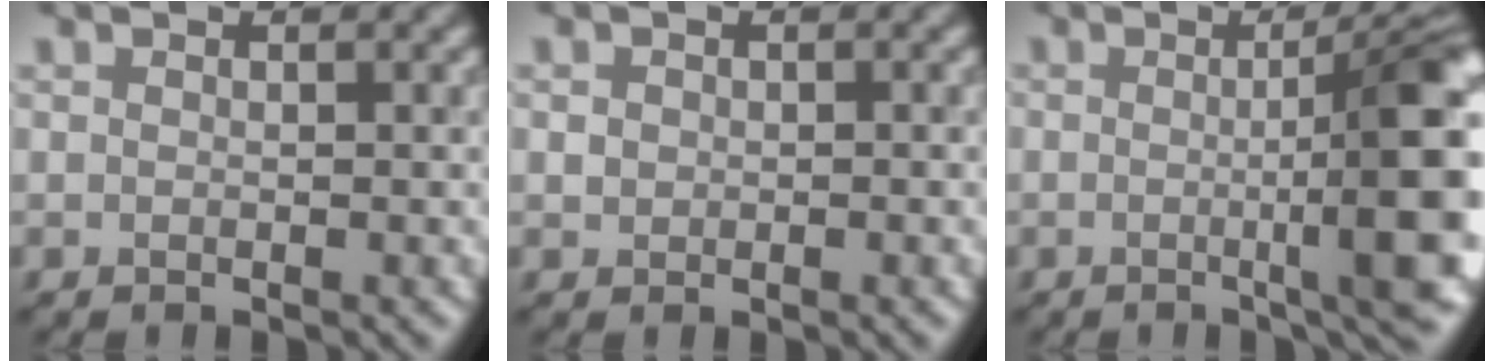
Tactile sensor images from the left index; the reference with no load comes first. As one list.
[{"total": 0.7, "force": [-0.1, 0.7, 0.2], "torque": [-0.001, -0.001, -0.003]}, {"total": 11.1, "force": [-0.7, 2.8, 10.7], "torque": [-0.104, 0.005, -0.006]}]